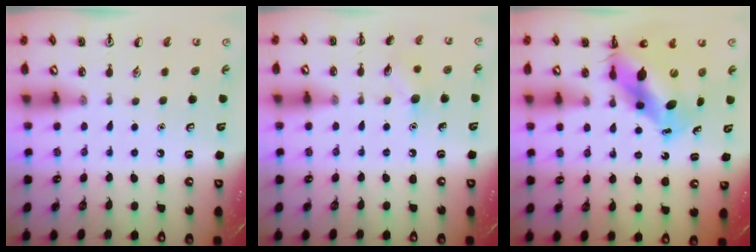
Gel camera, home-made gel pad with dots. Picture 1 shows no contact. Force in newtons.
{"total": 6.6, "press": 6.4, "slide": 1.4}
{"total": 10.9, "press": 10.5, "slide": 2.9}